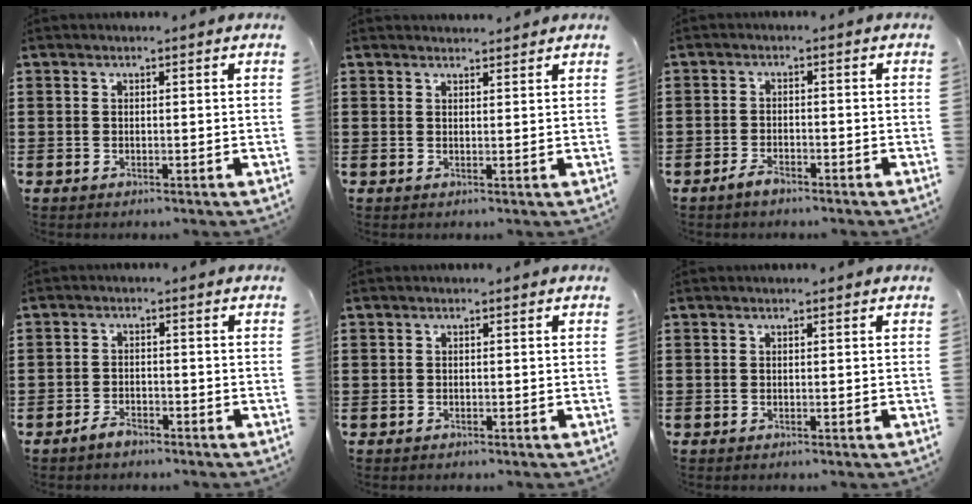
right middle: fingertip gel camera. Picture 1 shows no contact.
{"total": 1.4, "force": [1.4, 0.2, 0.1], "torque": [0.004, -0.002, 0.025]}
{"total": 2.3, "force": [-1.9, 0.9, 0.9], "torque": [-0.025, 0.000, -0.040]}
{"total": 2.5, "force": [-2.2, 1.0, 0.7], "torque": [-0.016, 0.002, -0.043]}
{"total": 0.9, "force": [-0.7, 0.6, 0.0], "torque": [0.000, 0.002, -0.015]}
{"total": 0.0}